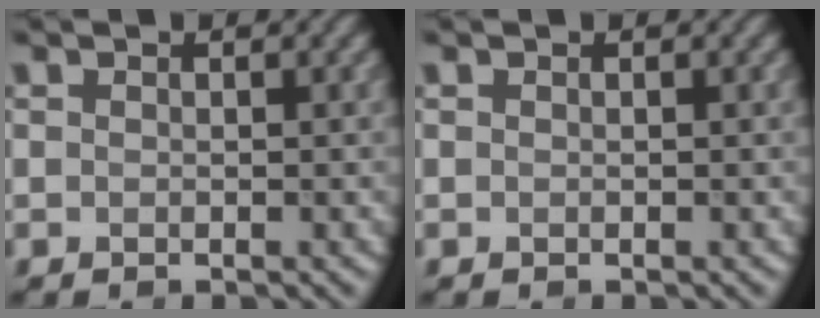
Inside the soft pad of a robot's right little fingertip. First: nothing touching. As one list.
[{"total": 0.0}]